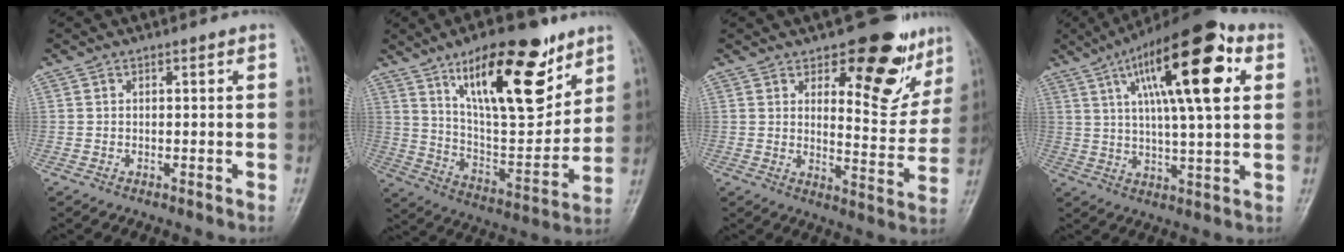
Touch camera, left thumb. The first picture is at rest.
{"total": 22.7, "force": [12.8, 8.6, 16.8], "torque": [-0.222, -0.064, 0.220]}
{"total": 15.0, "force": [9.3, 6.7, 9.6], "torque": [-0.062, -0.061, 0.130]}
{"total": 21.2, "force": [7.5, 6.2, 18.8], "torque": [-0.285, 0.001, 0.112]}